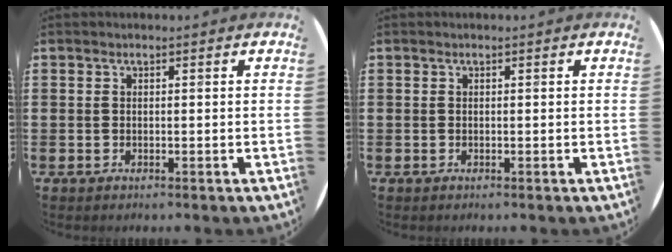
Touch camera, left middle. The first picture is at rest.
{"total": 0.0}